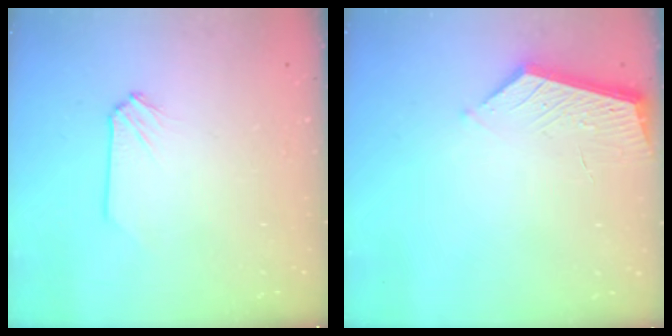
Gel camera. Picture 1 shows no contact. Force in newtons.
{"total": 4.5, "press": 4.4, "slide": 0.6}